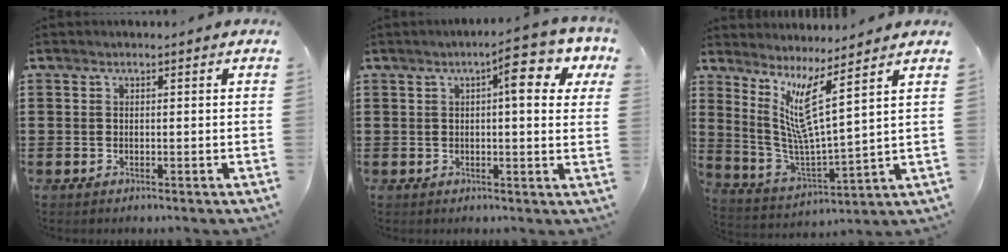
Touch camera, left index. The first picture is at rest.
{"total": 7.4, "force": [3.7, 1.2, 6.4], "torque": [-0.101, -0.007, 0.052]}
{"total": 8.7, "force": [5.8, 0.4, 6.4], "torque": [-0.136, -0.041, 0.098]}